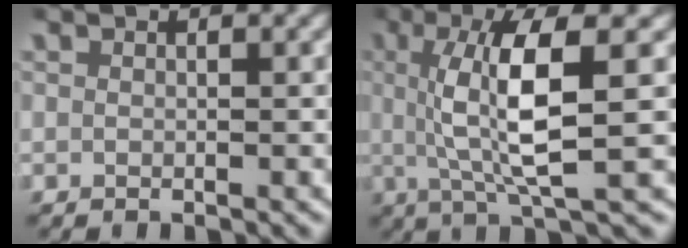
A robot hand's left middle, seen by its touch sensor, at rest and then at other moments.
{"total": 7.3, "force": [1.0, 1.4, 7.1], "torque": [-0.123, 0.002, 0.018]}